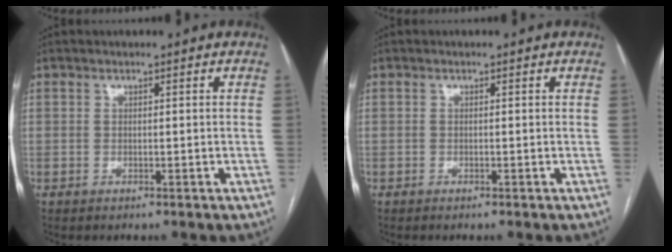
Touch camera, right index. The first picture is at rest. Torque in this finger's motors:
{"motor_torque": [0.01, -0.05, 0.01, 0.01]}